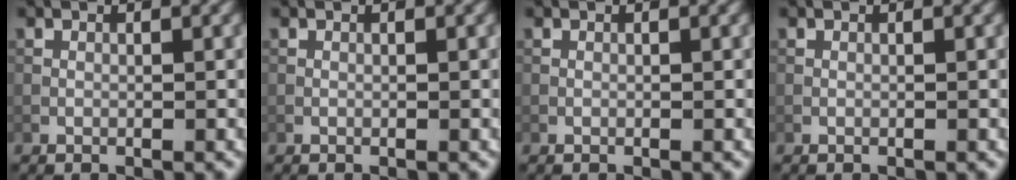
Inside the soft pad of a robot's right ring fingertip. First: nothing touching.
{"total": 0.0}
{"total": 0.0}
{"total": 0.0}